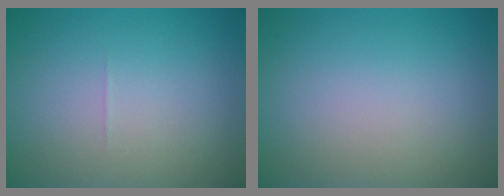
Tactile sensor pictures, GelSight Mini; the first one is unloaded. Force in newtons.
{"total": 0.0}